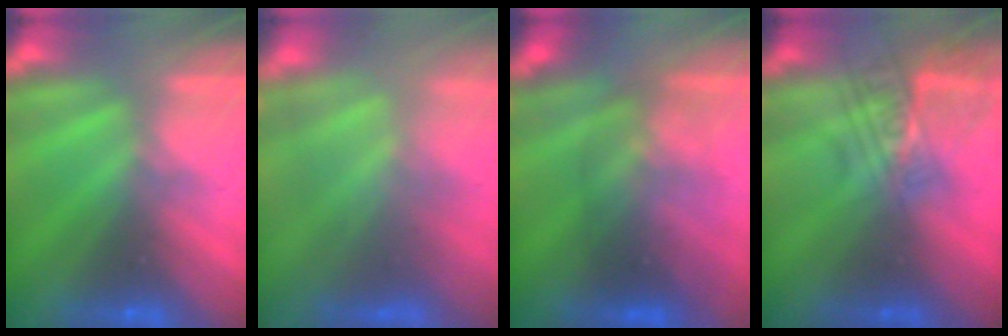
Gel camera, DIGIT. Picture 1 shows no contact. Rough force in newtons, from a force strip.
{"total": 4.3}
{"total": 2.8}
{"total": 2.4}